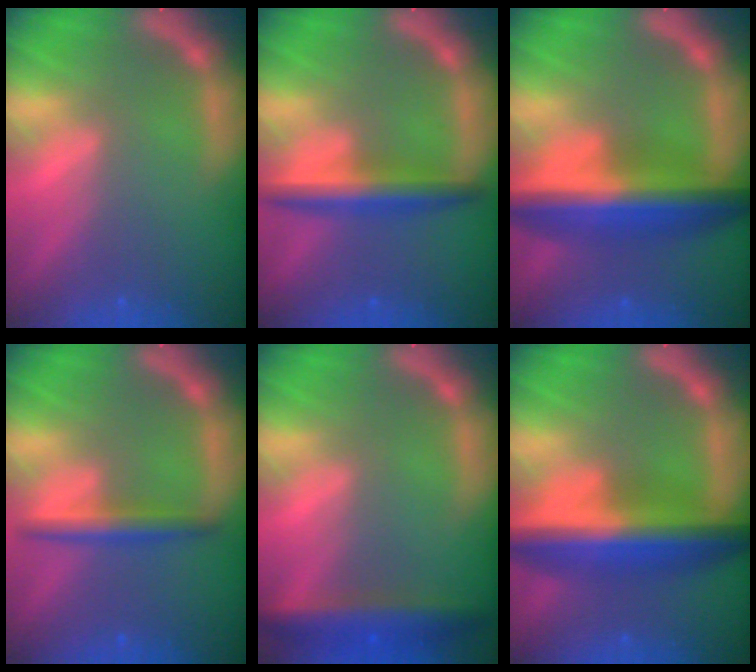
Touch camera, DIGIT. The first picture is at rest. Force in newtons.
{"total": 4.5}
{"total": 9.5}
{"total": 3.0}
{"total": 5.0}
{"total": 9.5}